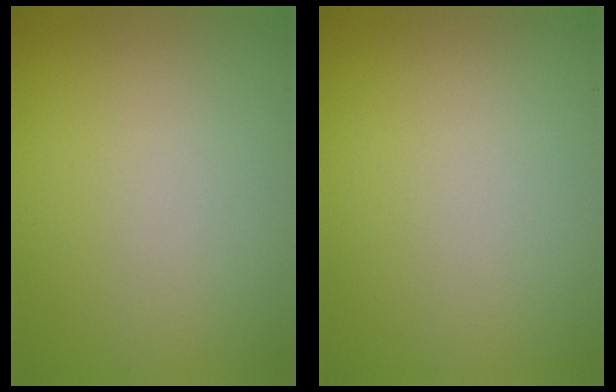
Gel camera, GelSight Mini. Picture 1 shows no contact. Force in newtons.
{"total": 0.0}